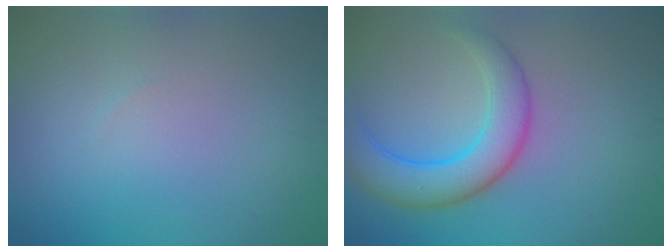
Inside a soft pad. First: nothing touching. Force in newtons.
{"total": 5.5, "press": 5.5, "slide": 0.3}